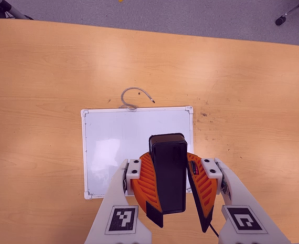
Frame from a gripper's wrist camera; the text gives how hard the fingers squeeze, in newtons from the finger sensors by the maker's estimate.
{"total": 11.0, "left": 10.7, "right": 11.3}